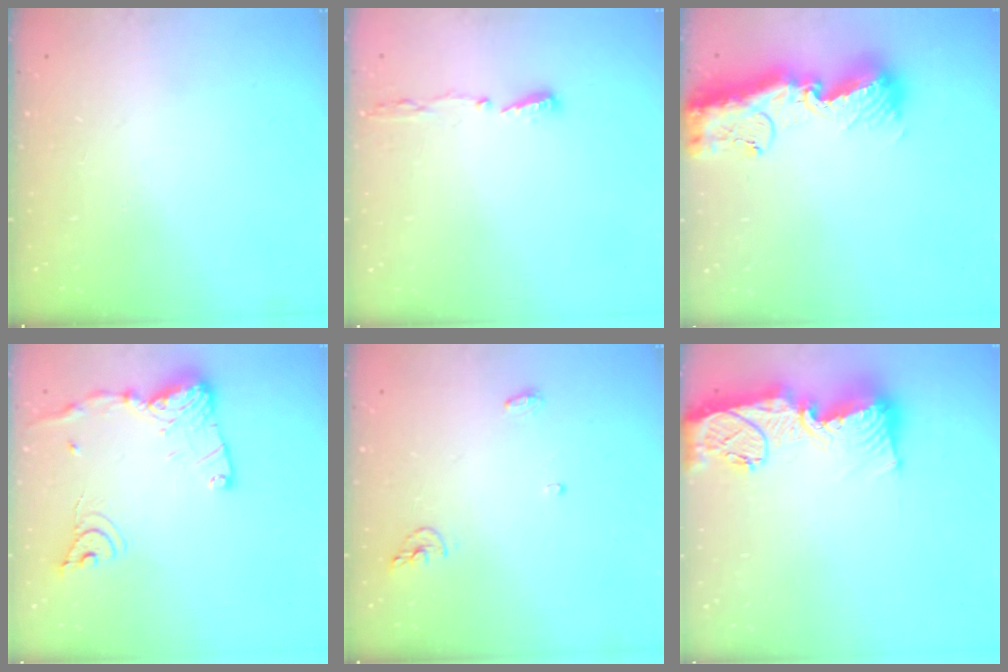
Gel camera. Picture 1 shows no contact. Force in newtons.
{"total": 4.9, "press": 4.8, "slide": 1.2}
{"total": 15.0, "press": 14.9, "slide": 1.7}
{"total": 15.3, "press": 15.3, "slide": 1.2}
{"total": 5.2, "press": 5.0, "slide": 1.2}
{"total": 18.5, "press": 18.4, "slide": 1.7}